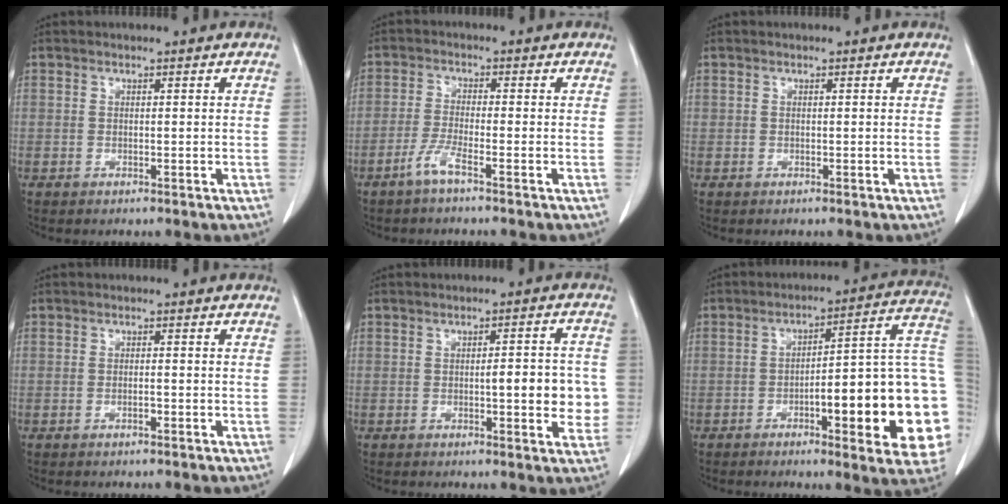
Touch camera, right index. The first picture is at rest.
{"total": 3.5, "force": [-2.4, -0.2, 2.5], "torque": [-0.055, -0.004, -0.054]}
{"total": 0.0}
{"total": 0.9, "force": [-0.5, 0.1, 0.7], "torque": [-0.017, 0.001, -0.007]}
{"total": 6.8, "force": [-0.8, 1.8, 6.6], "torque": [-0.078, 0.008, -0.011]}
{"total": 21.6, "force": [-4.8, 3.3, 20.8], "torque": [-0.188, 0.026, -0.053]}